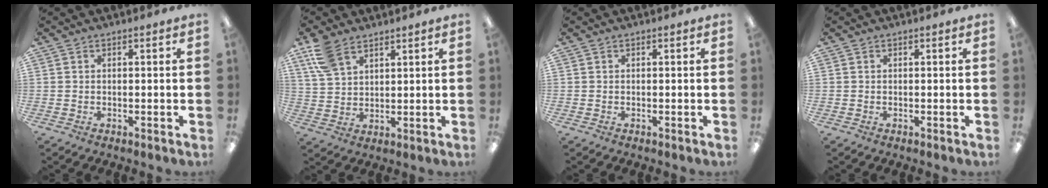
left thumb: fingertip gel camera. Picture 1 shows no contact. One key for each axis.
{"total": 8.4, "fx": 6.0, "fy": 4.2, "fz": 4.1, "tx": -0.097, "ty": -0.012, "tz": 0.117}
{"total": 0.0}
{"total": 0.0}